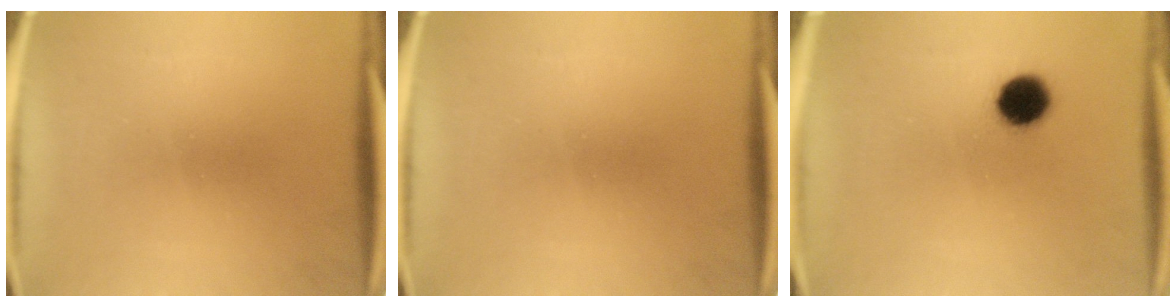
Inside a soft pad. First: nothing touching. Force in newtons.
{"total": 0.0}
{"total": 6.9}